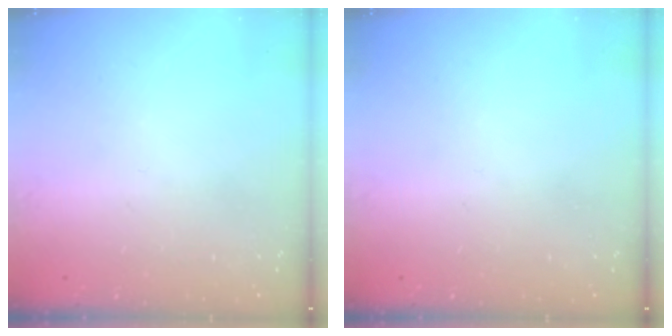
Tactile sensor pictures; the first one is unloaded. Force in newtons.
{"total": 0.0}